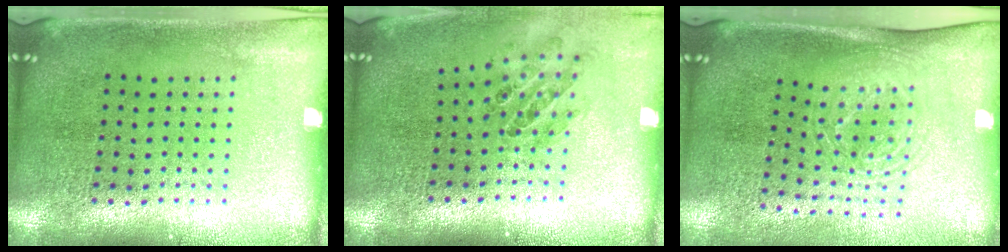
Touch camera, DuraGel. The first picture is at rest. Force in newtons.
{"total": 0.9, "press": 0.9, "slide": 0.2}
{"total": 1.7, "press": 1.3, "slide": 1.1}